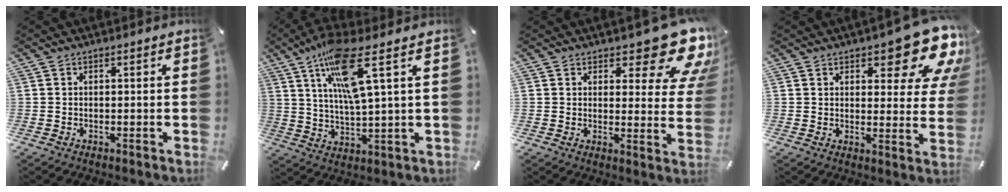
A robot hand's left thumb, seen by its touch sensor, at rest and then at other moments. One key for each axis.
{"total": 14.5, "fx": 7.0, "fy": 2.2, "fz": 12.4, "tx": -0.247, "ty": -0.016, "tz": 0.111}
{"total": 13.6, "fx": 9.0, "fy": 5.5, "fz": 8.5, "tx": -0.087, "ty": -0.077, "tz": 0.151}
{"total": 13.8, "fx": 8.9, "fy": 5.3, "fz": 9.1, "tx": -0.104, "ty": -0.068, "tz": 0.150}